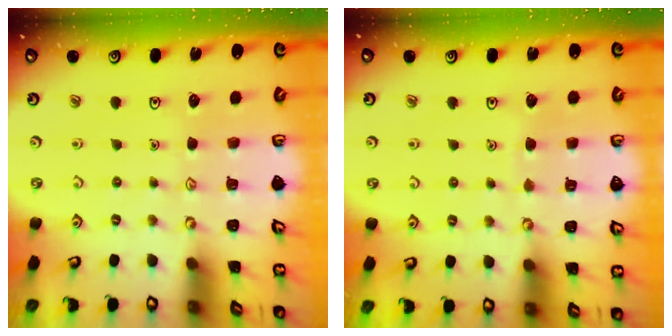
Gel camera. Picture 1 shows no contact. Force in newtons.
{"total": 1.7, "press": 1.7, "slide": 0.1}